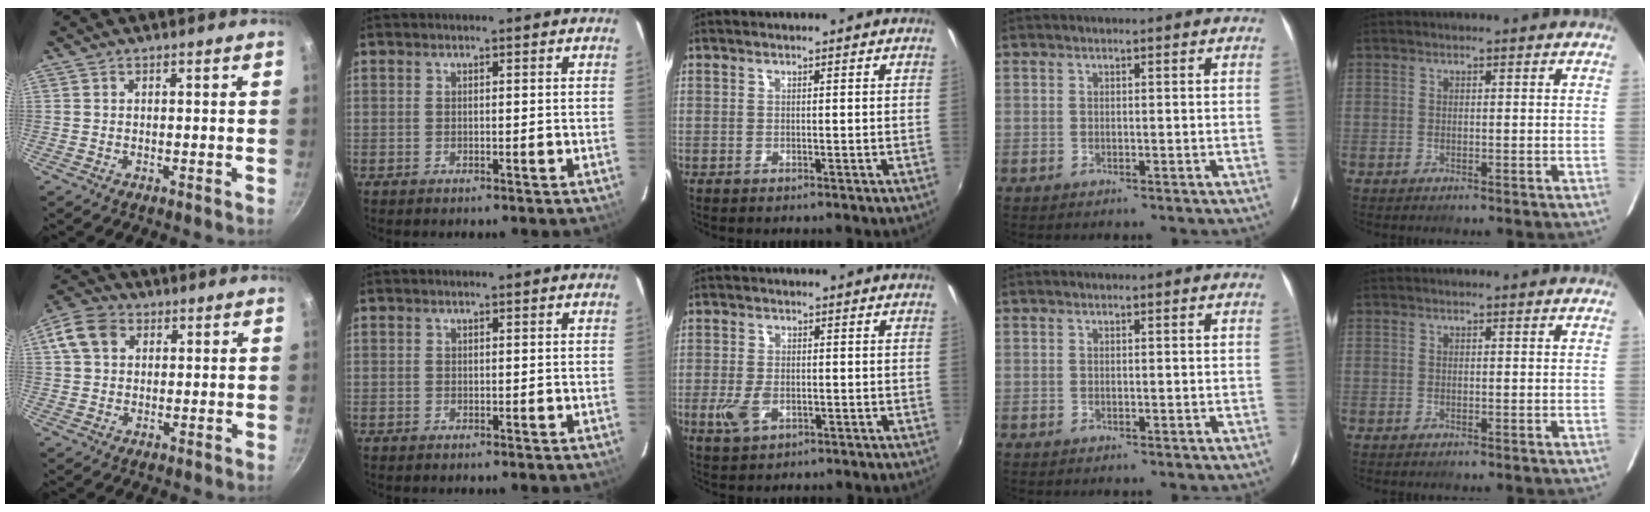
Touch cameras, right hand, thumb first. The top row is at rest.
{"thumb": {"total": 7.4, "force": [2.3, 5.8, 3.9], "torque": [-0.055, 0.006, 0.030]}, "middle": {"total": 4.8, "force": [-1.5, 2.9, 3.5], "torque": [-0.082, -0.008, -0.025]}}